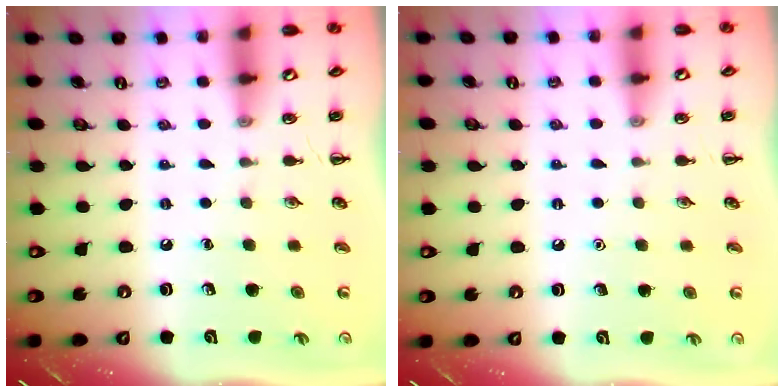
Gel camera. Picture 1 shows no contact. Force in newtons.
{"total": 1.6, "press": 1.6, "slide": 0.1}